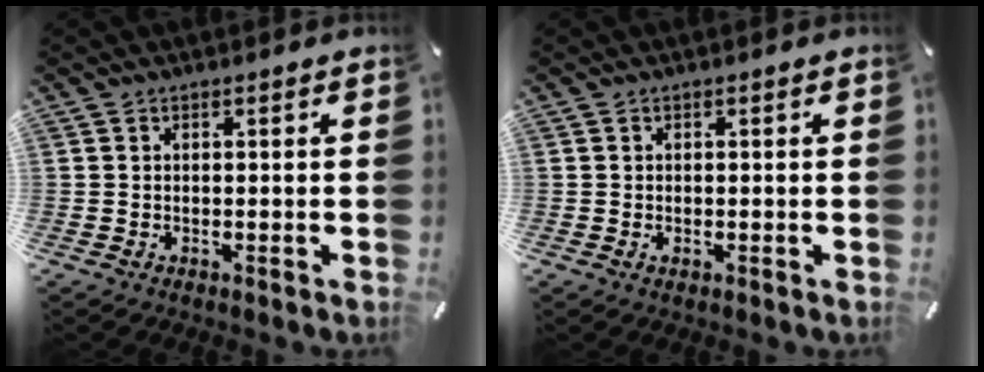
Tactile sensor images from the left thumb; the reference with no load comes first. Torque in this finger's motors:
{"motor_torque": [0.02, 0.03, 0.13, -0.09, -0.02]}